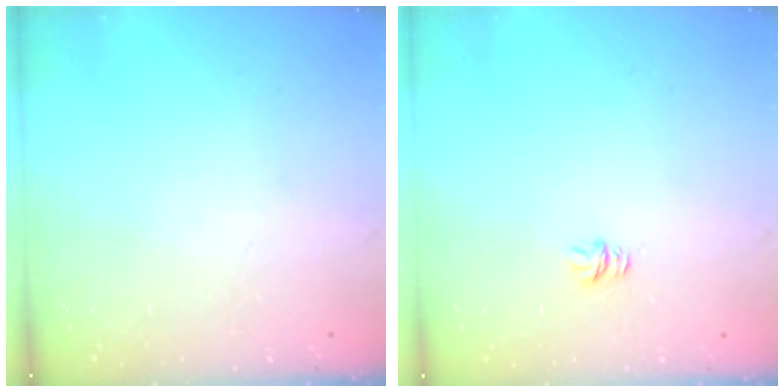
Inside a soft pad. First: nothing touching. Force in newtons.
{"total": 3.5, "press": 3.5, "slide": 0.3}